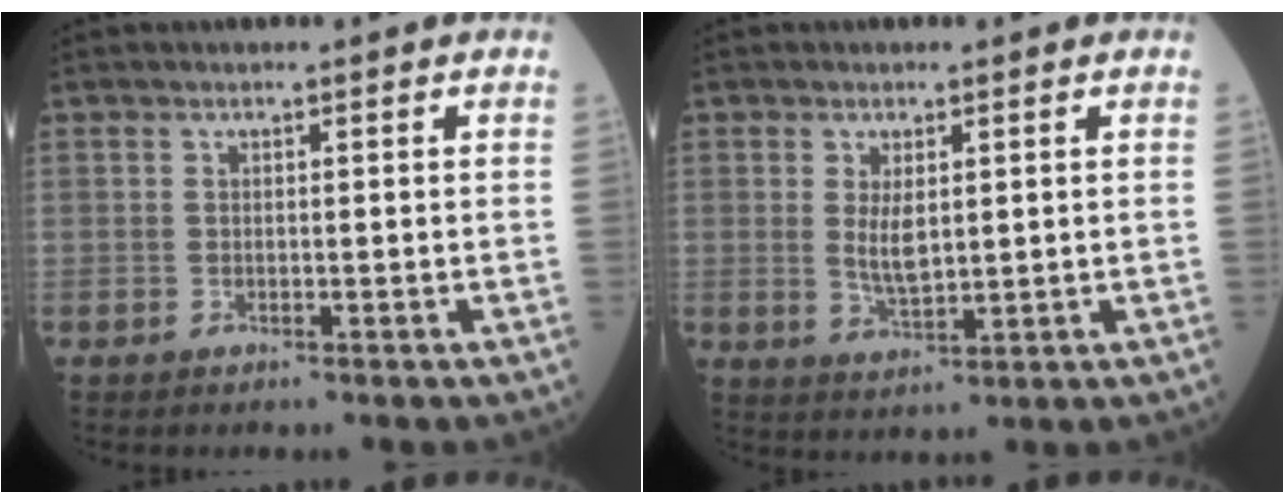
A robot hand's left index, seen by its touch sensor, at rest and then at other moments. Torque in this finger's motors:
{"motor_torque": [0.56, -0.51, 0.18, 0.04]}